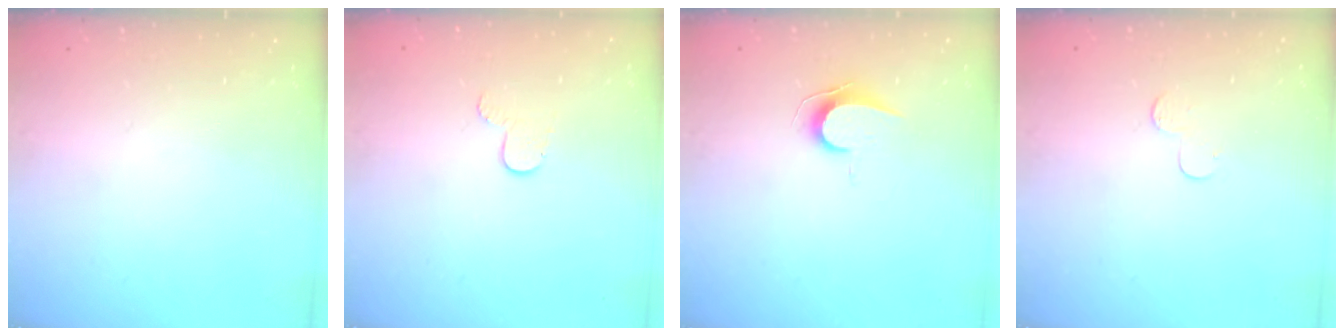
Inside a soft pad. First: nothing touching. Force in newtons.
{"total": 5.1, "press": 5.1, "slide": 0.5}
{"total": 6.9, "press": 6.8, "slide": 0.7}
{"total": 3.9, "press": 3.9, "slide": 0.4}